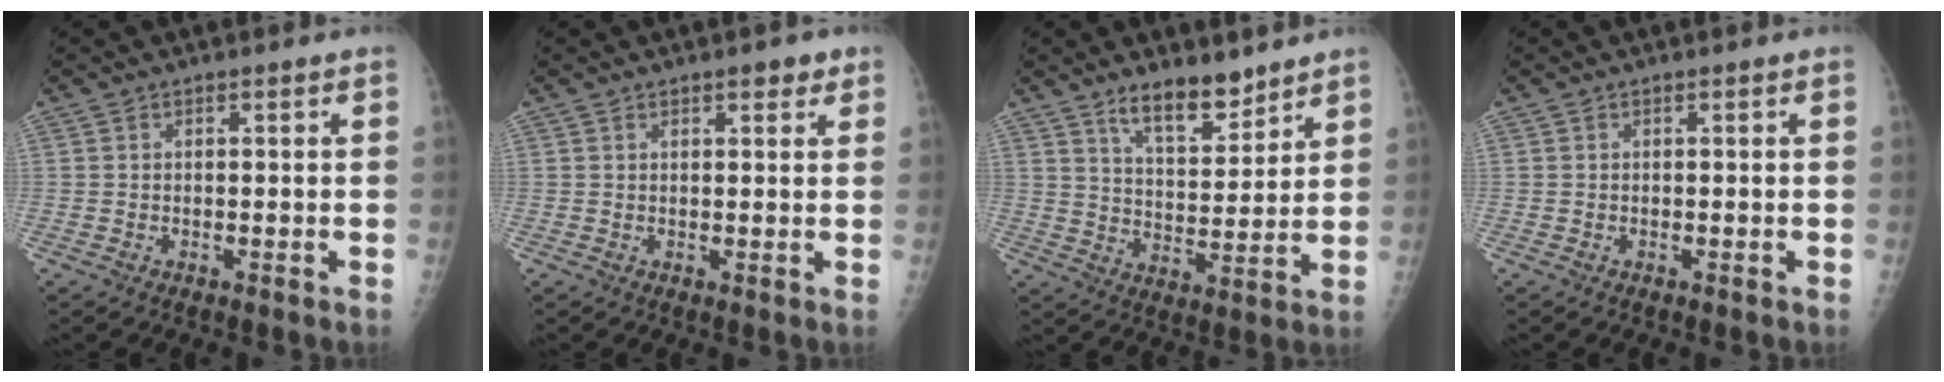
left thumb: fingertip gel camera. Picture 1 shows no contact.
{"total": 4.3, "force": [2.6, 1.5, 3.1], "torque": [-0.026, -0.009, 0.031]}
{"total": 9.4, "force": [7.2, 3.5, 4.8], "torque": [-0.054, -0.058, 0.130]}
{"total": 0.0}